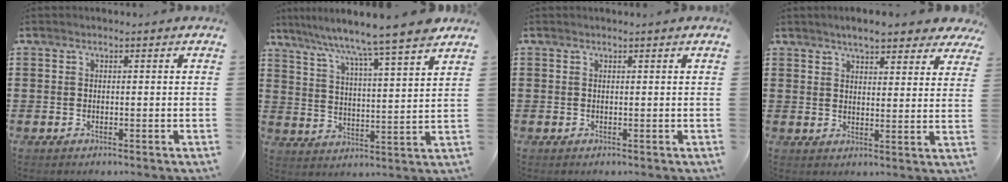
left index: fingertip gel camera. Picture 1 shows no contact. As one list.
[{"total": 6.6, "force": [5.8, -1.5, 2.8], "torque": [-0.080, -0.046, 0.088]}, {"total": 0.0}, {"total": 5.4, "force": [4.9, 1.0, 2.2], "torque": [-0.050, -0.010, 0.087]}]